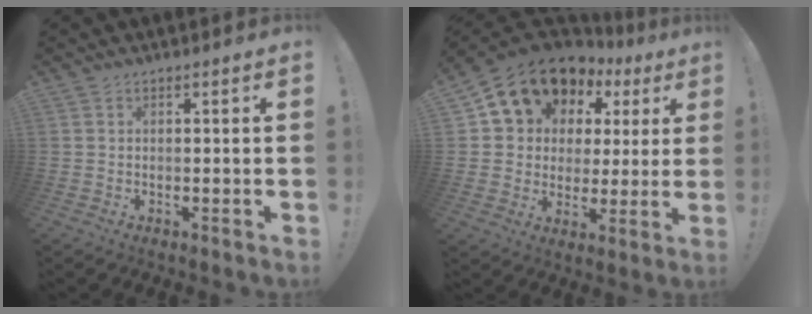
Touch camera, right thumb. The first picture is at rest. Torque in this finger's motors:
{"motor_torque": [2.48, 2.53, 0.74, 0.63, 0.31]}